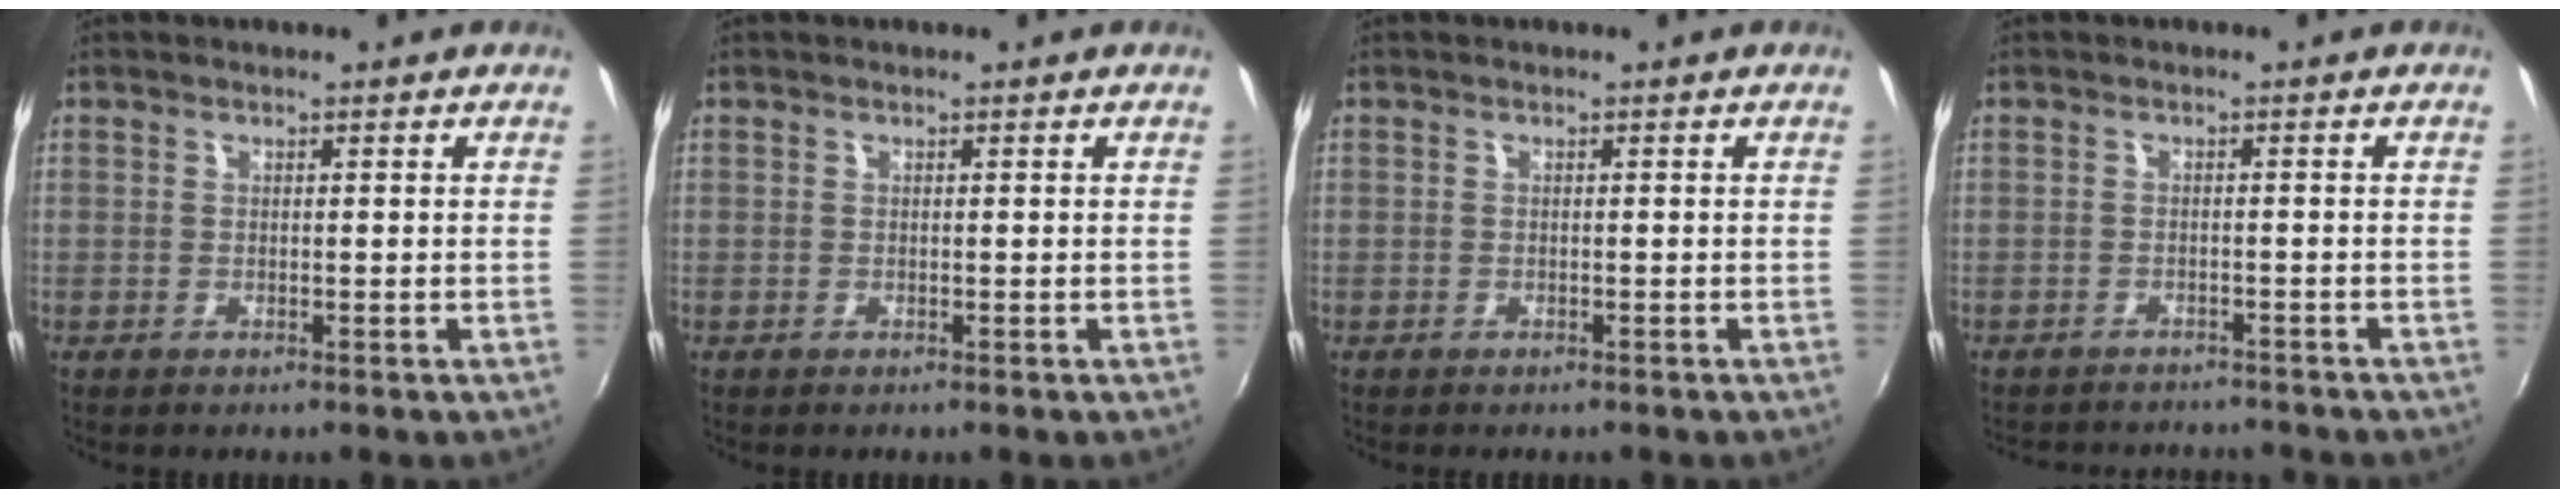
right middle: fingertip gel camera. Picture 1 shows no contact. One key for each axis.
{"total": 0.0}
{"total": 0.7, "fx": -0.6, "fy": 0.4, "fz": 0.0, "tx": -0.004, "ty": 0.000, "tz": -0.008}
{"total": 7.5, "fx": -7.0, "fy": 1.9, "fz": 2.0, "tx": -0.054, "ty": -0.010, "tz": -0.097}